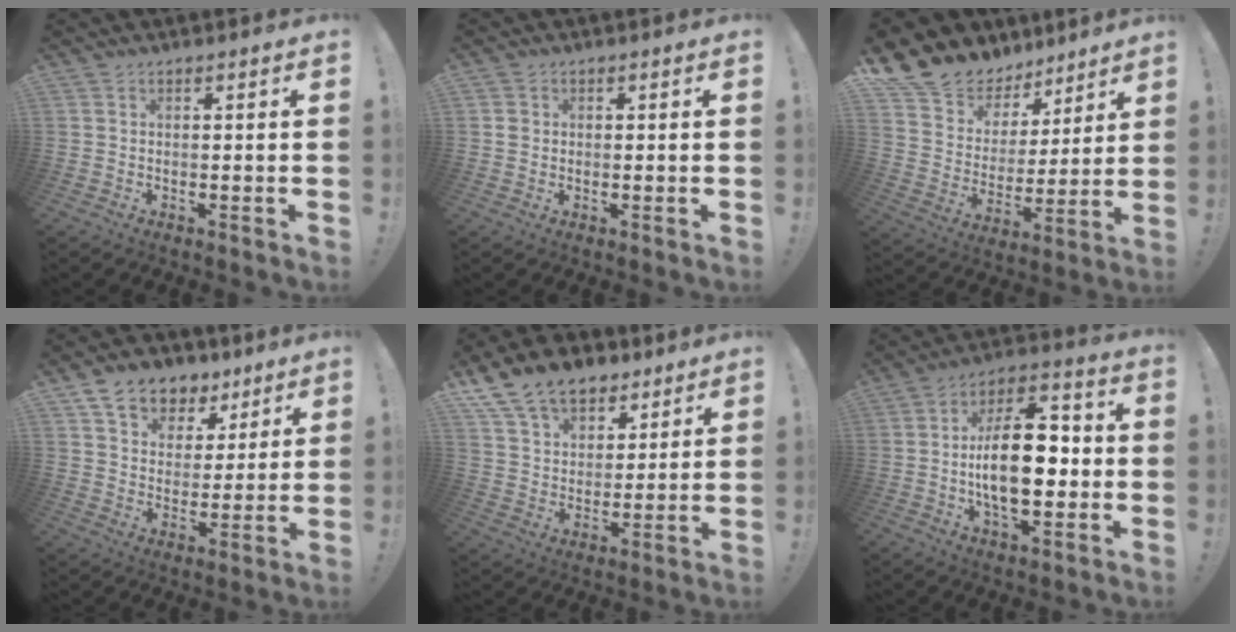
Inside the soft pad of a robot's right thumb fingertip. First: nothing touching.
{"total": 1.3, "force": [0.4, 1.2, 0.2], "torque": [0.004, 0.002, 0.005]}
{"total": 13.0, "force": [9.8, 8.2, 2.3], "torque": [-0.051, -0.080, 0.195]}
{"total": 11.8, "force": [7.8, 7.9, 4.0], "torque": [-0.067, -0.045, 0.150]}
{"total": 15.0, "force": [10.3, 9.4, 5.4], "torque": [-0.097, -0.066, 0.197]}
{"total": 18.8, "force": [-1.7, 9.6, 16.1], "torque": [-0.279, 0.003, -0.034]}